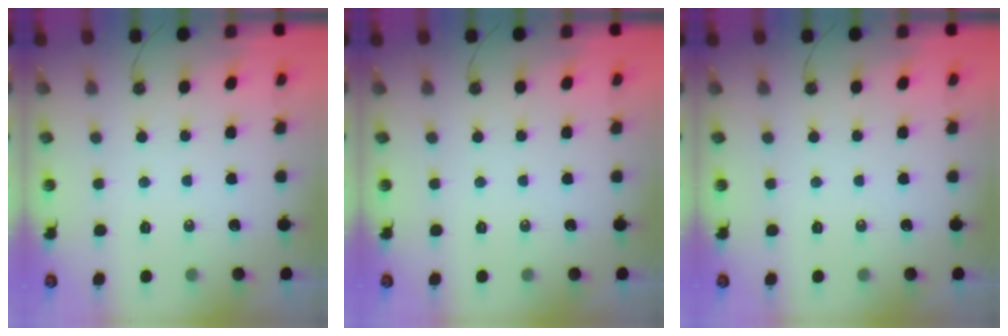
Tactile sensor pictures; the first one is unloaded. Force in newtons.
{"total": 0.0}
{"total": 0.0}